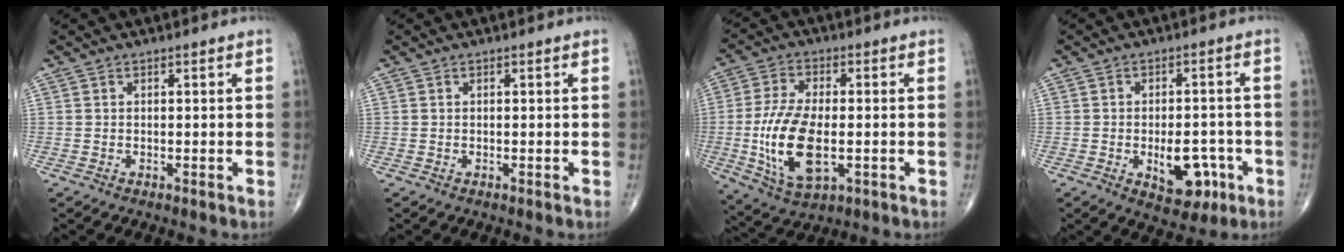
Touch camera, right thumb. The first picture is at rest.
{"total": 0.0}
{"total": 14.5, "force": [-2.4, 6.9, 12.5], "torque": [-0.251, -0.004, -0.036]}
{"total": 9.1, "force": [-3.0, 5.1, 6.9], "torque": [-0.073, 0.016, -0.031]}